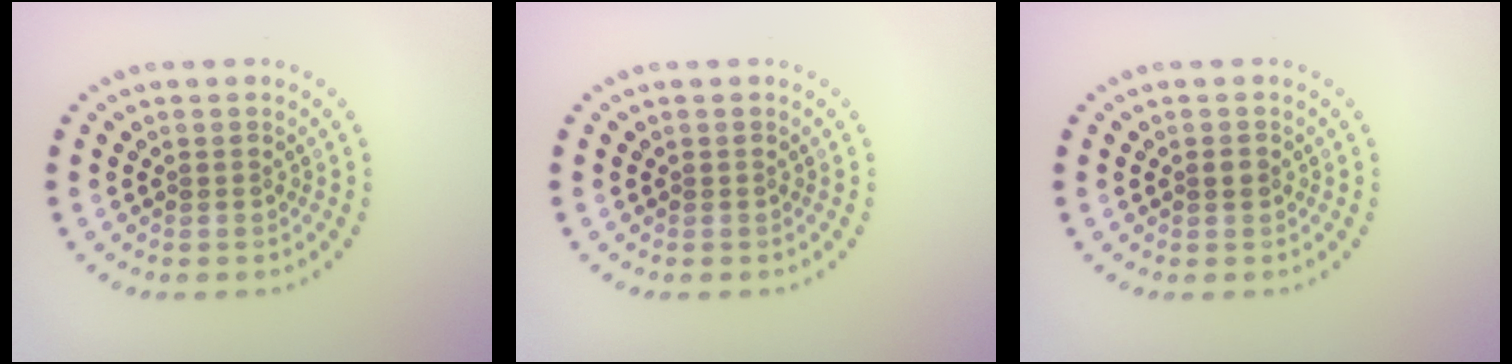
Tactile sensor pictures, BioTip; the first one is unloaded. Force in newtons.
{"total": 0.0}
{"total": 1.0, "press": 1.0, "slide": 0.2}